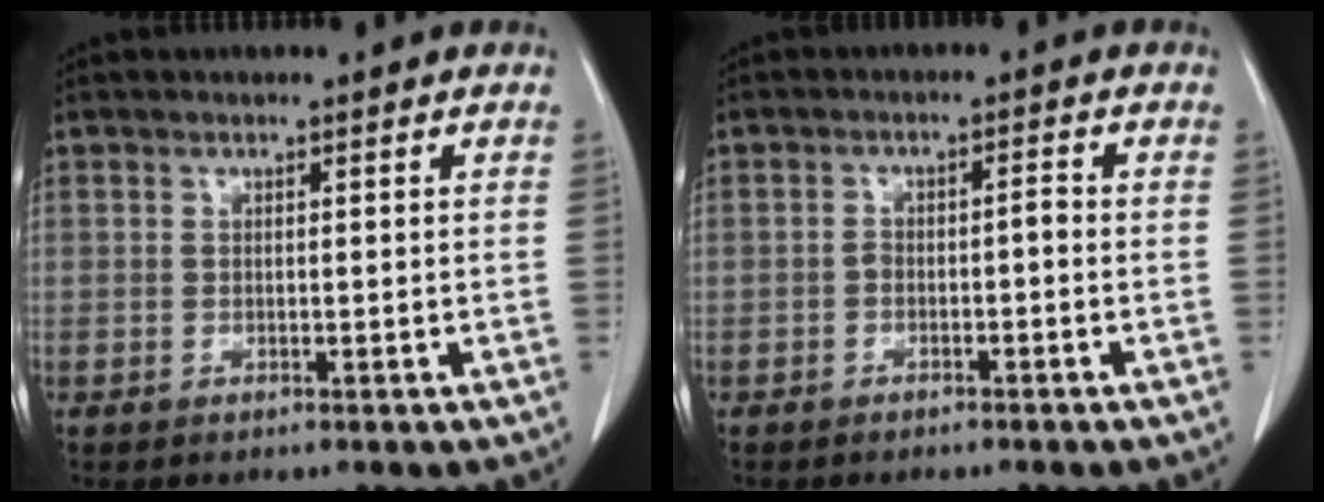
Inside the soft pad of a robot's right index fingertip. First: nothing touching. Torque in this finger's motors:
{"motor_torque": [0.19, -0.06, 0.00, 0.00]}